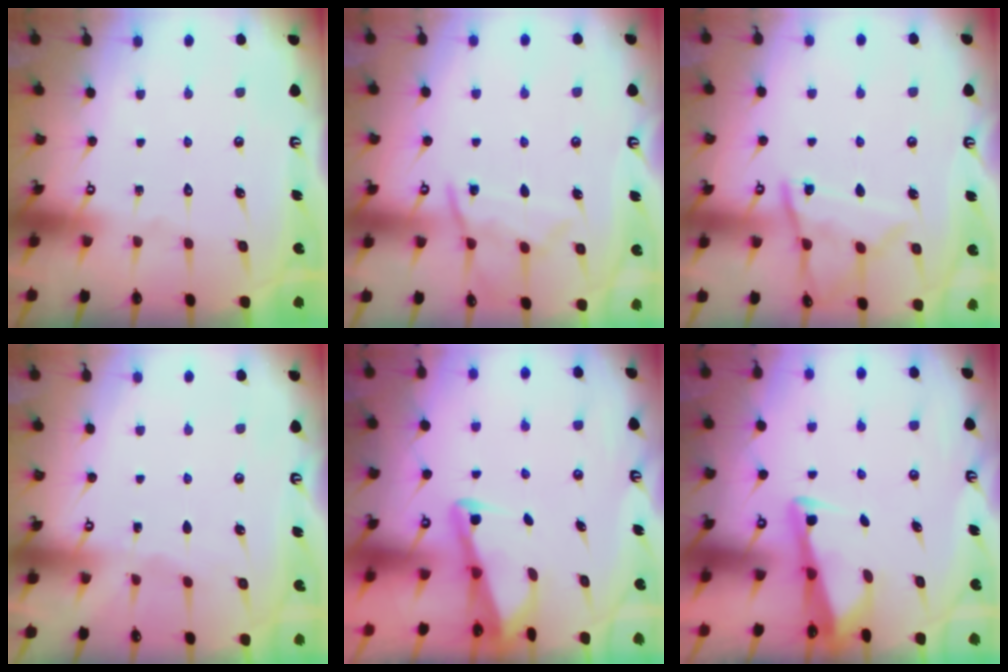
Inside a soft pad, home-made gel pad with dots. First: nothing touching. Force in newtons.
{"total": 7.8, "press": 7.8, "slide": 0.2}
{"total": 11.3, "press": 11.3, "slide": 1.0}
{"total": 1.5, "press": 1.5, "slide": 0.3}
{"total": 3.0, "press": 3.0, "slide": 0.4}
{"total": 2.8, "press": 2.7, "slide": 0.4}